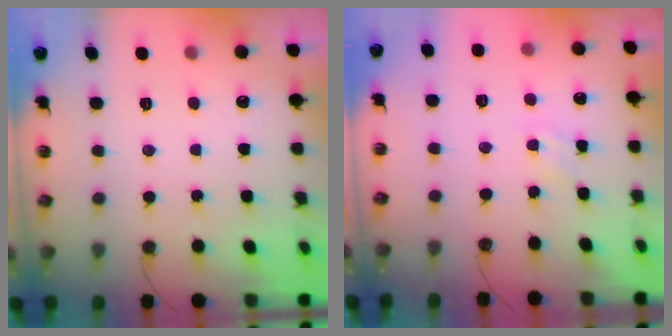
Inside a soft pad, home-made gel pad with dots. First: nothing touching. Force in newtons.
{"total": 1.3, "press": 1.3, "slide": 0.3}